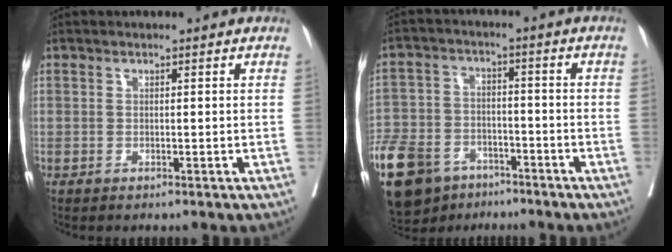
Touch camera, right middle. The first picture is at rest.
{"total": 19.5, "force": [-12.6, 11.5, 9.4], "torque": [-0.262, -0.020, -0.210]}